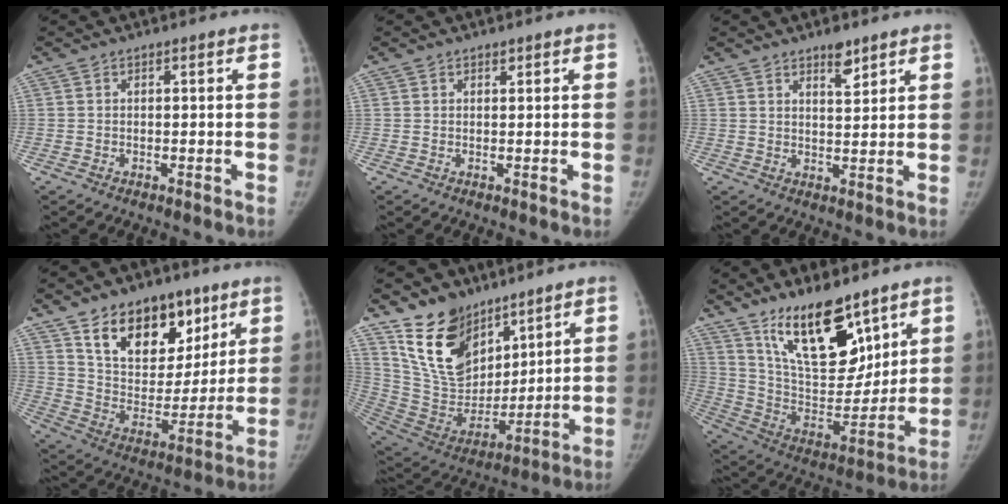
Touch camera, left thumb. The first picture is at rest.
{"total": 0.8, "force": [0.6, 0.5, 0.2], "torque": [0.003, -0.004, 0.008]}
{"total": 4.2, "force": [3.1, 1.6, 2.4], "torque": [-0.024, -0.022, 0.050]}
{"total": 19.8, "force": [11.4, 12.3, 10.6], "torque": [-0.110, -0.054, 0.194]}
{"total": 17.7, "force": [11.7, 10.5, 7.9], "torque": [-0.099, -0.068, 0.236]}
{"total": 20.8, "force": [13.6, 8.8, 13.1], "torque": [-0.167, -0.085, 0.248]}